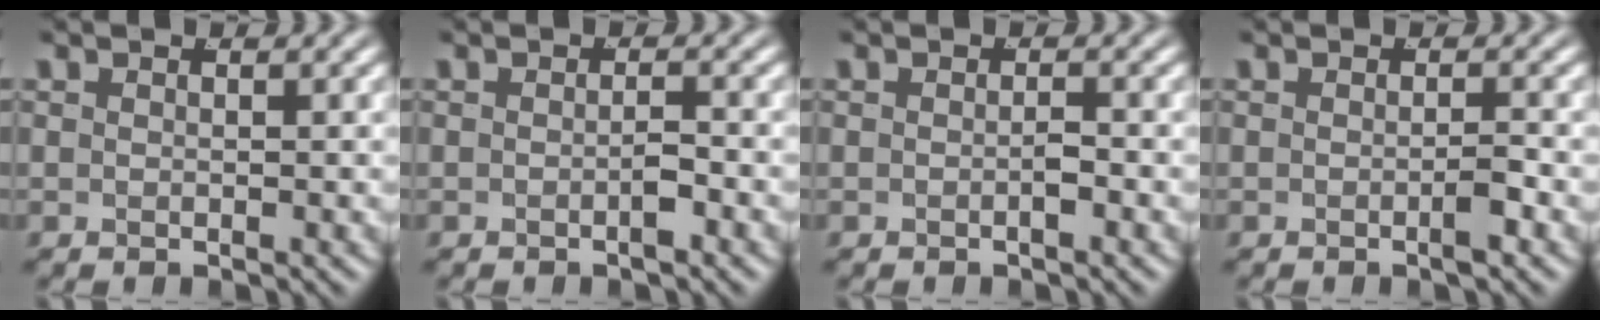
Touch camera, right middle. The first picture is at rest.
{"total": 1.1, "force": [-0.6, 0.0, 0.8], "torque": [-0.010, 0.001, -0.013]}
{"total": 0.7, "force": [-0.5, -0.1, 0.4], "torque": [-0.006, 0.000, -0.009]}
{"total": 1.1, "force": [-0.6, -0.1, 0.9], "torque": [-0.010, 0.002, -0.014]}